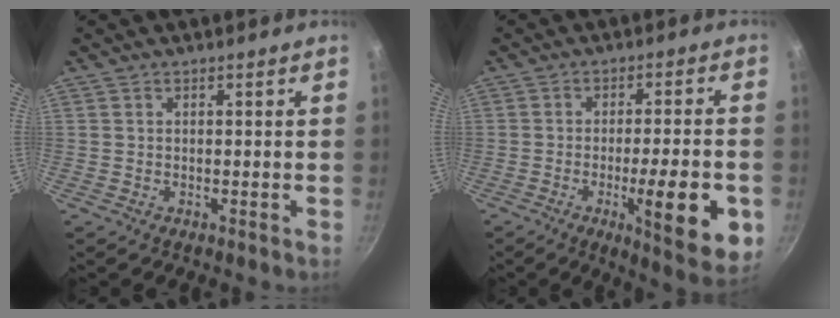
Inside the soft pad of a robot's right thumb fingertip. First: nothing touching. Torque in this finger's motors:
{"motor_torque": [1.49, 1.58, 1.47, -0.59, 0.20]}